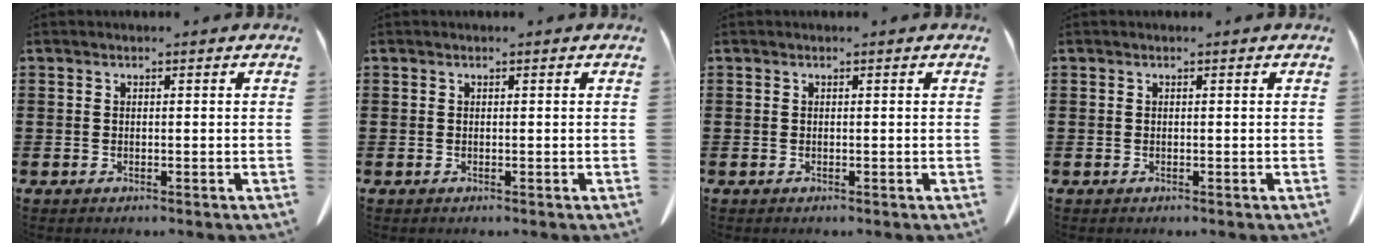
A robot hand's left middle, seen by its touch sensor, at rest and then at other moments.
{"total": 0.0}
{"total": 0.0}
{"total": 0.0}